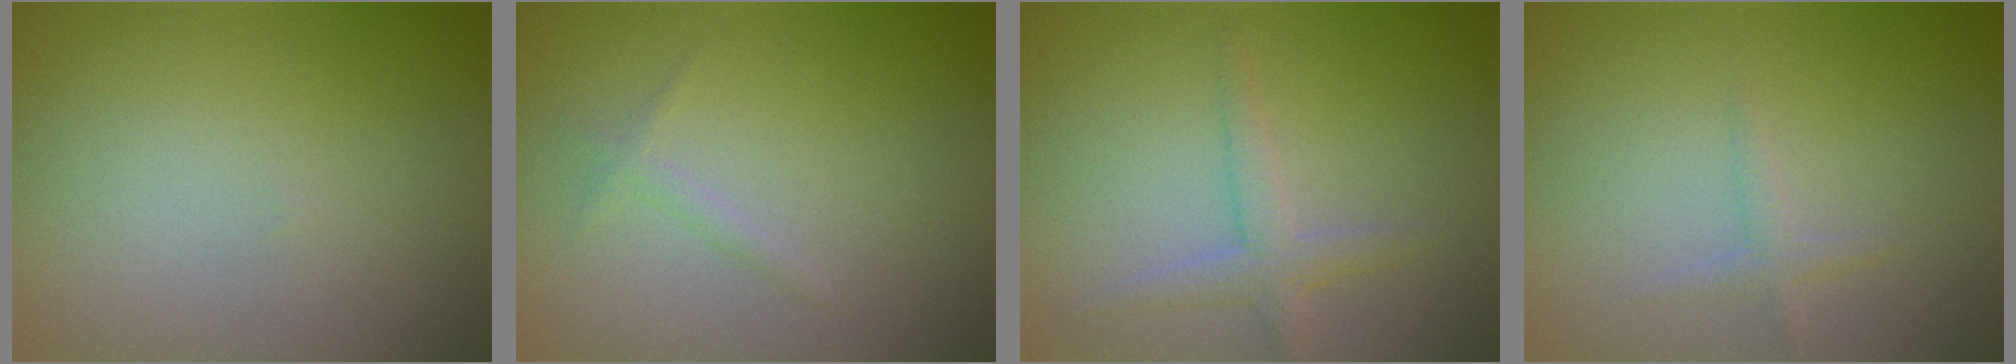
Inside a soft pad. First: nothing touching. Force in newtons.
{"total": 0.8, "press": 0.8, "slide": 0.1}
{"total": 2.2, "press": 2.2, "slide": 0.1}
{"total": 1.1, "press": 1.1, "slide": 0.1}